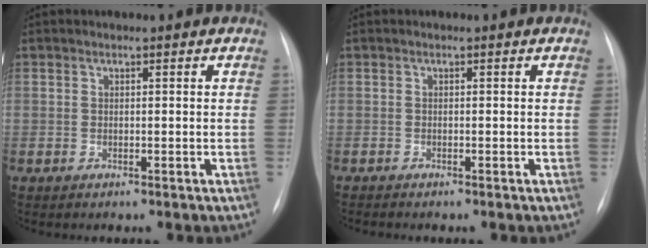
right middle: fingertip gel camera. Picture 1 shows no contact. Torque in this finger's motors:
{"motor_torque": [0.44, -0.49, 0.04, 0.01]}